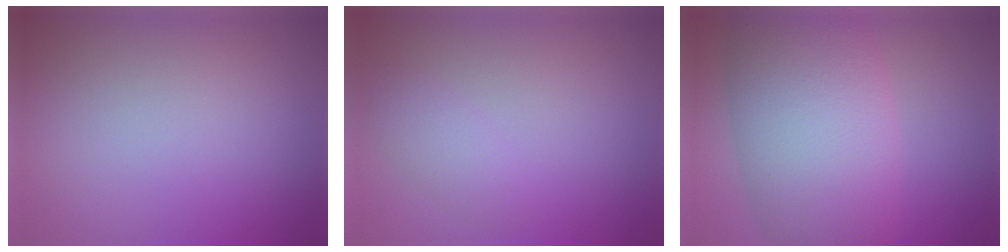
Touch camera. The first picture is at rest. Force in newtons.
{"total": 1.6, "press": 1.6, "slide": 0.0}
{"total": 11.4, "press": 11.4, "slide": 0.5}